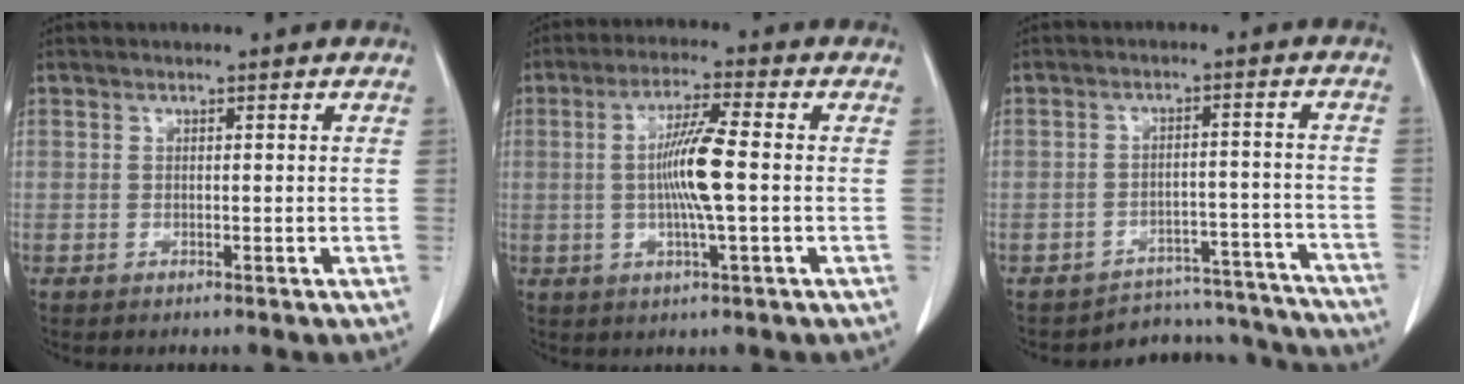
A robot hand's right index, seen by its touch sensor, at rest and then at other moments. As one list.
[{"total": 8.0, "force": [-0.3, 0.0, 8.0], "torque": [-0.151, -0.002, -0.010]}, {"total": 13.0, "force": [-12.5, 3.5, -0.8], "torque": [0.037, 0.056, -0.151]}]